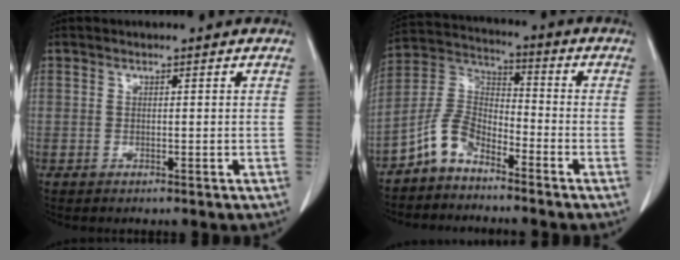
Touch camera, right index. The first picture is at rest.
{"total": 7.4, "force": [-5.3, 3.5, 3.7], "torque": [-0.090, 0.017, -0.114]}